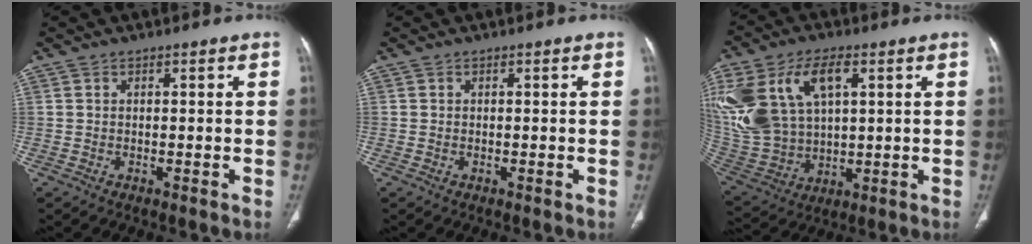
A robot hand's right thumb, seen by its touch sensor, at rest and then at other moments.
{"total": 0.0}
{"total": 23.5, "force": [7.6, 14.5, 16.9], "torque": [-0.385, 0.007, 0.159]}